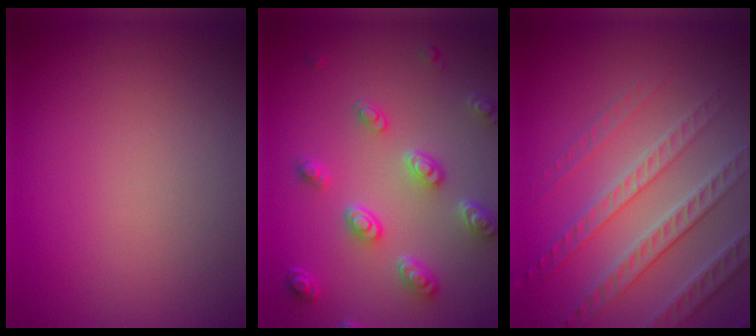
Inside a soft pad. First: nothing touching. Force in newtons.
{"total": 4.8, "press": 3.6, "slide": 3.1}
{"total": 5.1, "press": 4.4, "slide": 2.5}